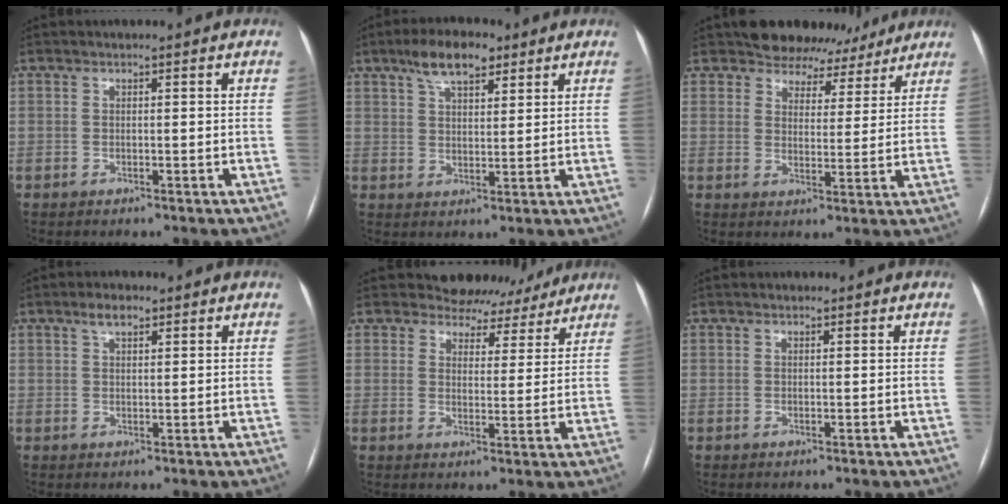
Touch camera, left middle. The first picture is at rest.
{"total": 7.8, "force": [5.1, 3.3, 4.9], "torque": [-0.092, 0.017, 0.090]}
{"total": 8.7, "force": [7.4, 4.5, -0.1], "torque": [0.023, 0.000, 0.083]}
{"total": 3.0, "force": [1.9, 1.5, 1.8], "torque": [-0.039, 0.007, 0.036]}
{"total": 9.8, "force": [8.6, 4.7, 0.0], "torque": [0.023, 0.003, 0.094]}
{"total": 0.6, "force": [0.4, 0.5, 0.1], "torque": [0.002, 0.004, 0.004]}